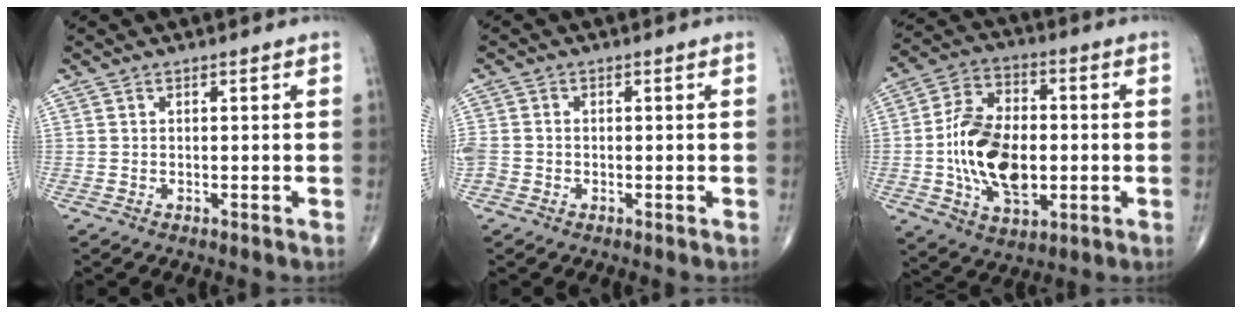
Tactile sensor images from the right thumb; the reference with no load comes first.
{"total": 3.1, "force": [-0.9, 2.6, 1.5], "torque": [-0.039, 0.007, -0.018]}
{"total": 17.1, "force": [-1.5, 10.5, 13.5], "torque": [-0.228, 0.013, -0.023]}